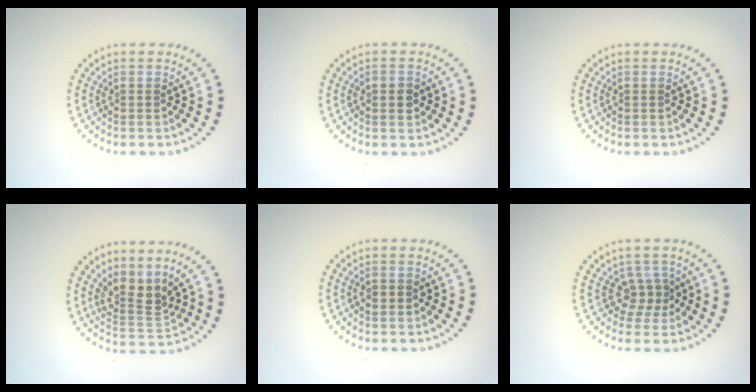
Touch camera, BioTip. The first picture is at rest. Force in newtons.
{"total": 1.6, "press": 1.6, "slide": 0.2}
{"total": 0.0}
{"total": 3.2, "press": 2.4, "slide": 2.1}
{"total": 1.4, "press": 1.4, "slide": 0.1}
{"total": 2.1, "press": 1.6, "slide": 1.4}